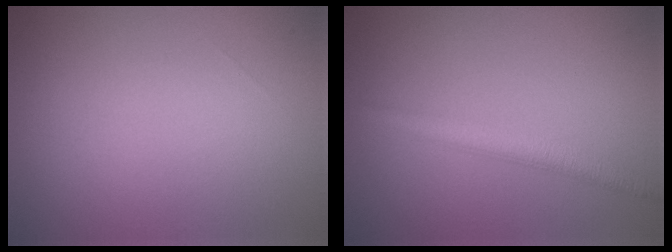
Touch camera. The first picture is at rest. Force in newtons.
{"total": 2.6, "press": 2.6, "slide": 0.0}